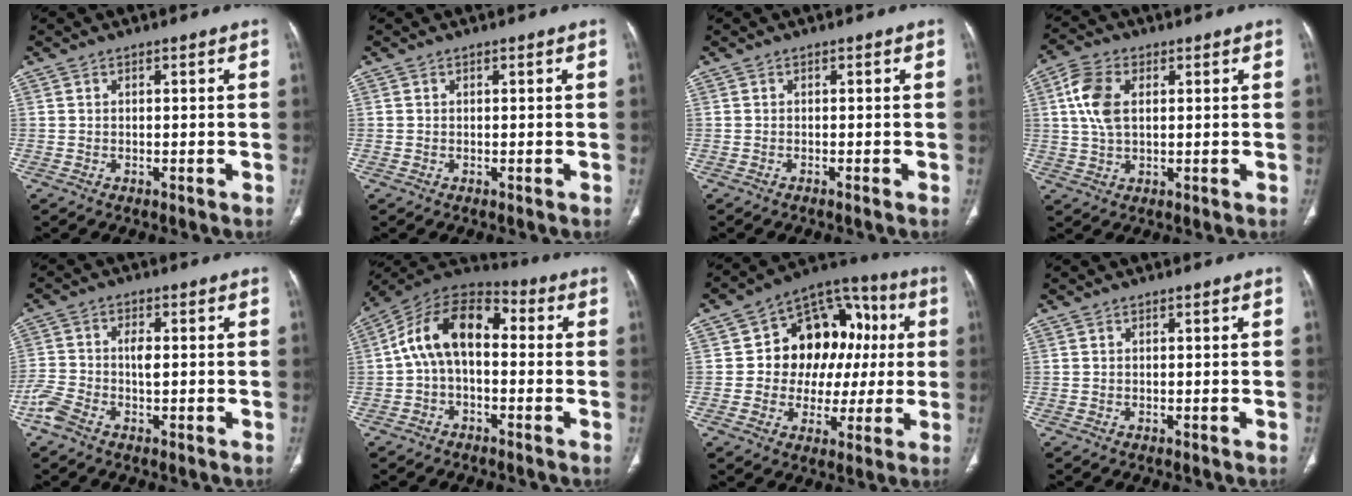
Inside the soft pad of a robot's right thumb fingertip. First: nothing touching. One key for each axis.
{"total": 0.0}
{"total": 0.6, "fx": -0.5, "fy": -0.1, "fz": 0.3, "tx": -0.005, "ty": 0.000, "tz": -0.008}
{"total": 7.8, "fx": 1.8, "fy": 4.6, "fz": 6.0, "tx": -0.130, "ty": 0.007, "tz": 0.035}
{"total": 6.0, "fx": -1.9, "fy": 3.0, "fz": 4.8, "tx": -0.119, "ty": 0.019, "tz": -0.039}
{"total": 13.2, "fx": 0.5, "fy": 7.9, "fz": 10.6, "tx": -0.168, "ty": 0.047, "tz": -0.007}
{"total": 17.5, "fx": 1.9, "fy": 13.6, "fz": 10.9, "tx": -0.076, "ty": 0.038, "tz": 0.029}
{"total": 0.0}